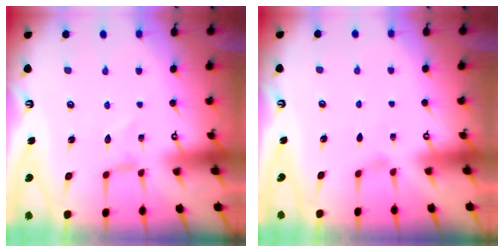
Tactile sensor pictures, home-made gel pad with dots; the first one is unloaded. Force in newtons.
{"total": 1.3, "press": 1.3, "slide": 0.4}